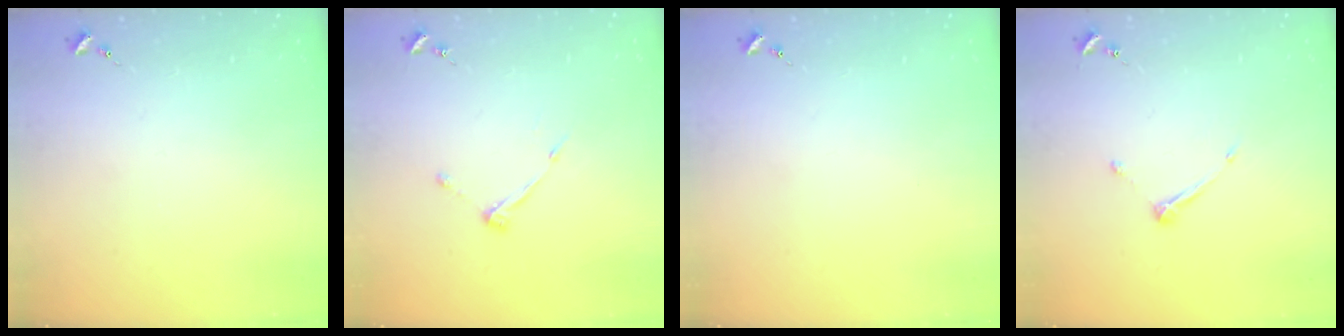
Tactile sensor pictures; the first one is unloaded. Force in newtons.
{"total": 6.2, "press": 6.2, "slide": 0.5}
{"total": 0.0}
{"total": 5.9, "press": 5.9, "slide": 0.6}